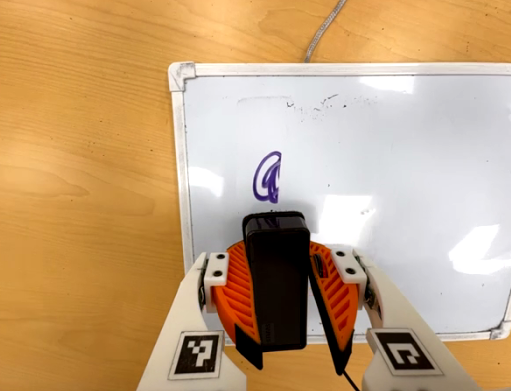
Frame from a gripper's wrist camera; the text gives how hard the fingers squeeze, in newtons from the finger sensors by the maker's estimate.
{"total": 10.6, "left": 10.9, "right": 10.3}